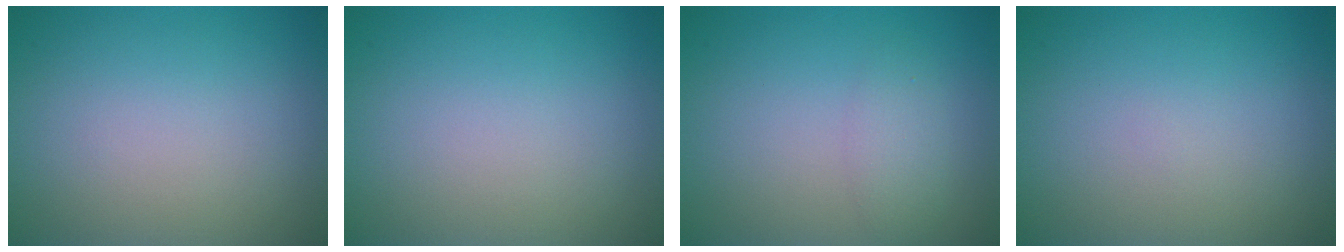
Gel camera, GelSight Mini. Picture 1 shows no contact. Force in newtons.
{"total": 0.0}
{"total": 1.7, "press": 1.7, "slide": 0.1}
{"total": 0.0}